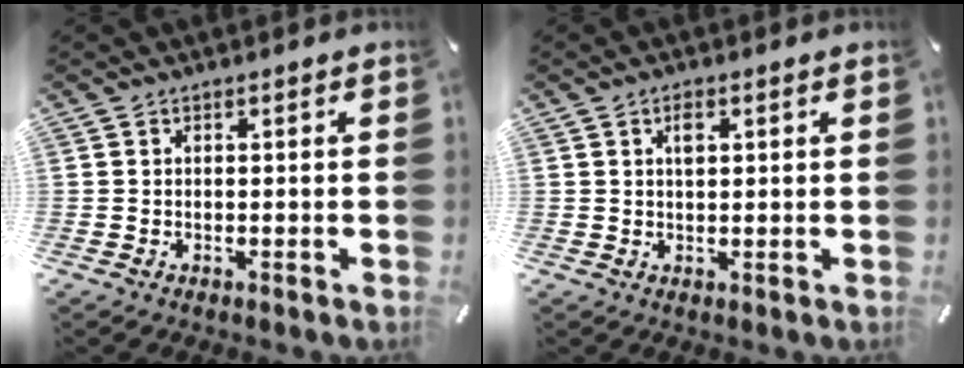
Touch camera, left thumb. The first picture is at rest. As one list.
[{"total": 2.4, "force": [0.9, 1.1, 1.9], "torque": [-0.033, 0.001, 0.013]}]